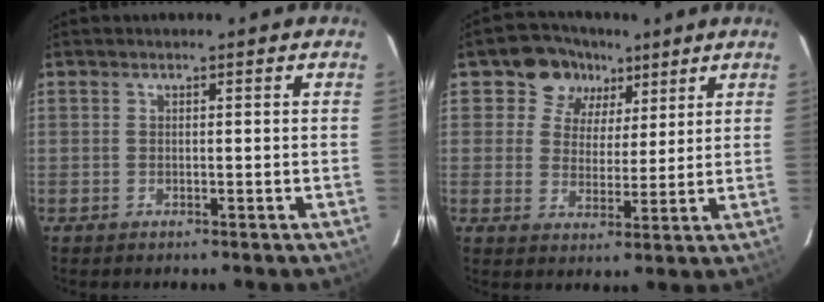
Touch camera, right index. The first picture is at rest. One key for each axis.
{"total": 8.2, "fx": 4.3, "fy": 6.8, "fz": 1.4, "tx": -0.022, "ty": 0.010, "tz": 0.064}